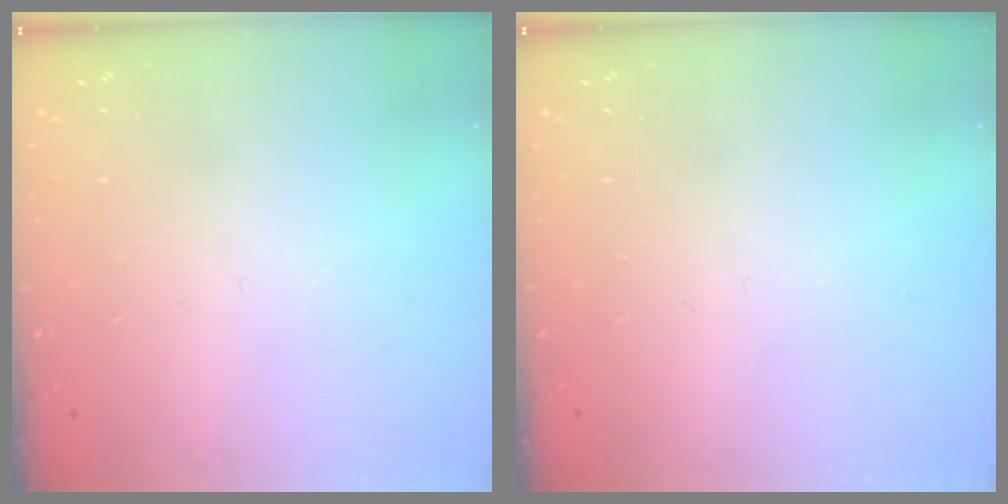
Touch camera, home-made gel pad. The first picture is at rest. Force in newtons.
{"total": 0.0}